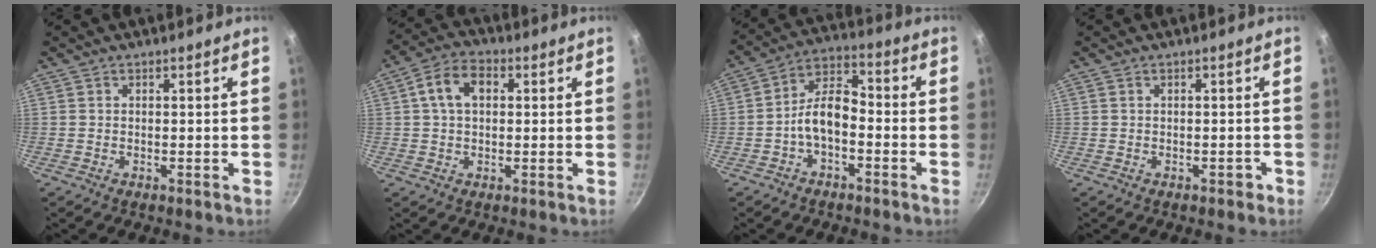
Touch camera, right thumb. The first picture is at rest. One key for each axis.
{"total": 7.9, "fx": 1.6, "fy": 5.2, "fz": 5.7, "tx": -0.089, "ty": 0.019, "tz": 0.018}
{"total": 8.2, "fx": -2.8, "fy": 4.4, "fz": 6.3, "tx": -0.103, "ty": 0.049, "tz": -0.060}
{"total": 1.1, "fx": -0.7, "fy": 0.6, "fz": 0.5, "tx": 0.005, "ty": 0.016, "tz": -0.001}